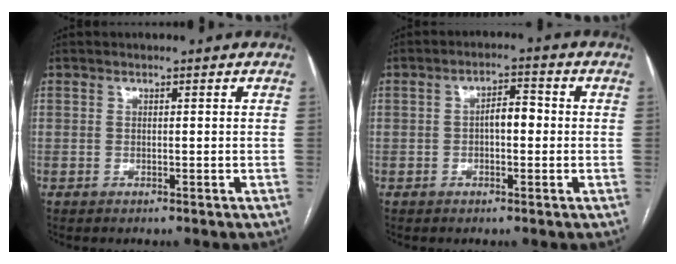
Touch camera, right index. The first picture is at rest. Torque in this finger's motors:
{"motor_torque": [0.58, 0.04, 0.24, 0.06]}